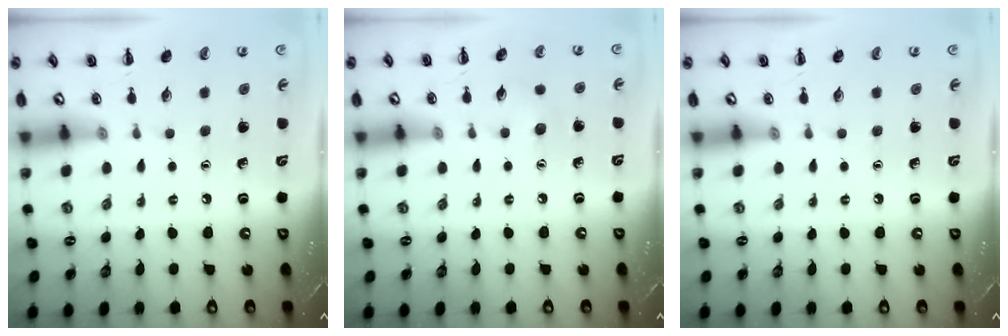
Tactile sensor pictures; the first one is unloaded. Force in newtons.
{"total": 4.4, "press": 4.2, "slide": 1.2}
{"total": 0.0}